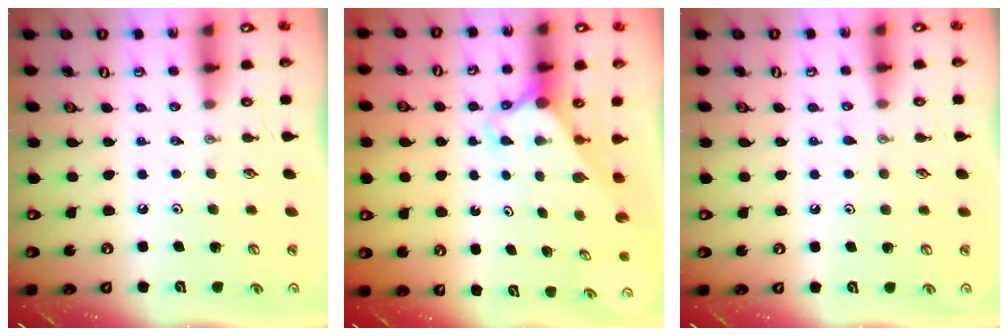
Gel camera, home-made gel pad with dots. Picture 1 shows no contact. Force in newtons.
{"total": 2.5, "press": 2.5, "slide": 0.1}
{"total": 7.2, "press": 7.1, "slide": 0.7}